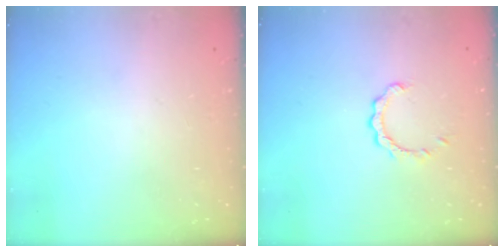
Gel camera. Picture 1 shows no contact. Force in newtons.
{"total": 2.5, "press": 2.5, "slide": 0.3}